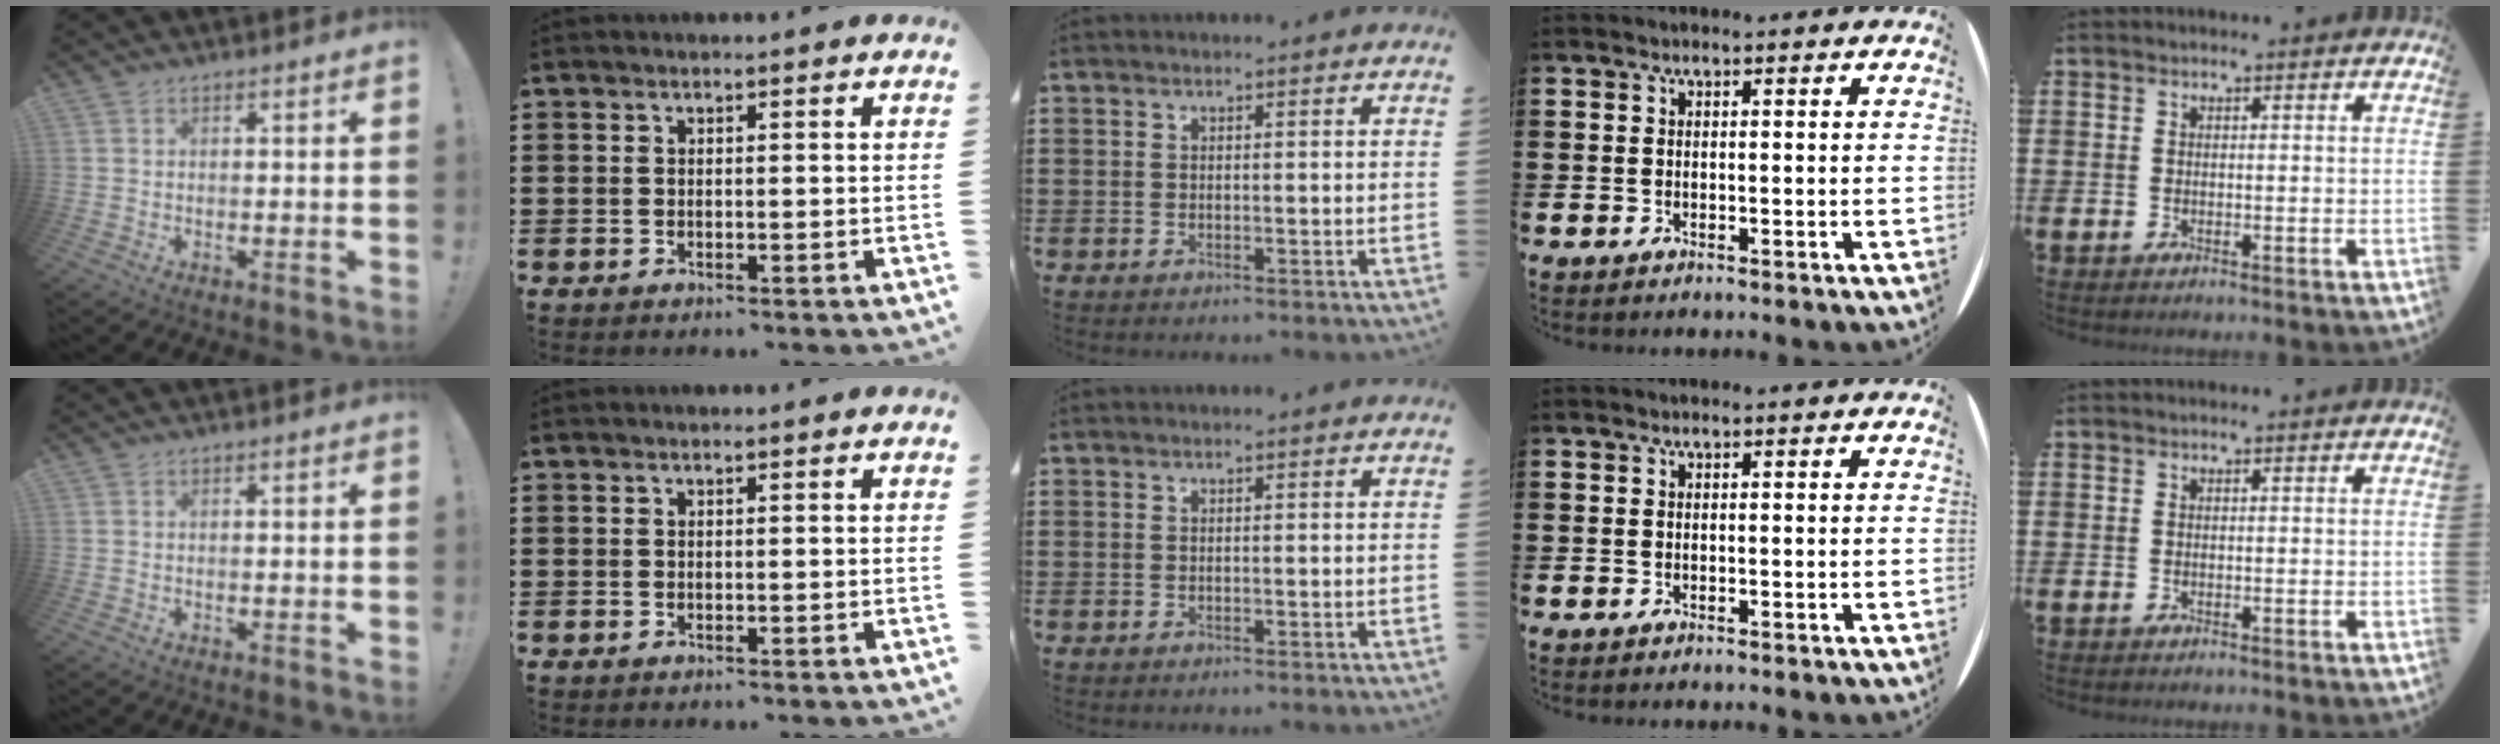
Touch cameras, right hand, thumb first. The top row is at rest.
{}